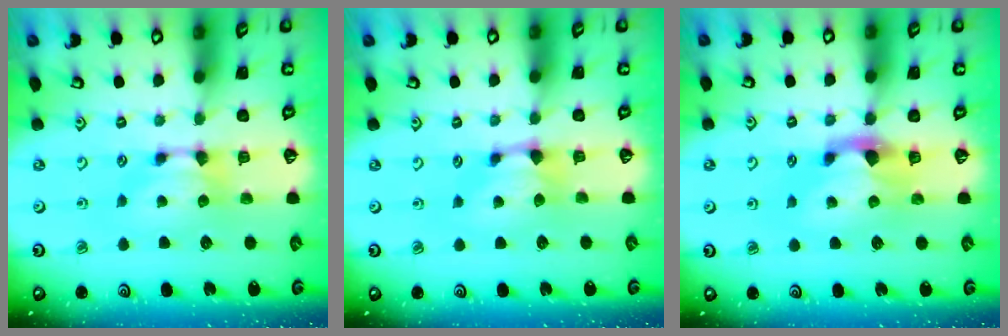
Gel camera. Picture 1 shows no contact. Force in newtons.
{"total": 0.8, "press": 0.4, "slide": 0.7}
{"total": 2.3, "press": 1.9, "slide": 1.2}